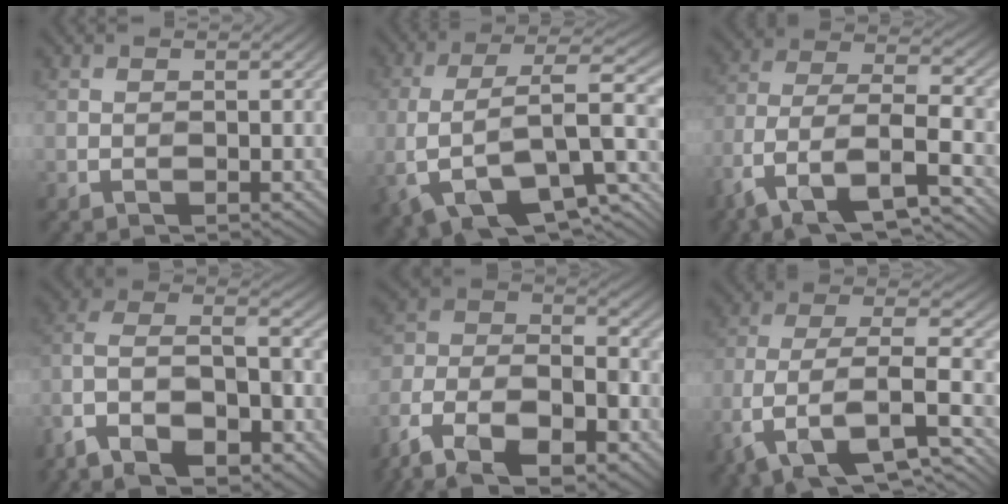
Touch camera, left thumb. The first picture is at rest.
{"total": 13.3, "force": [-2.7, 6.4, 11.3], "torque": [-0.229, -0.010, -0.040]}
{"total": 13.1, "force": [-8.0, 5.7, 8.8], "torque": [-0.195, -0.014, -0.148]}
{"total": 14.3, "force": [-8.6, 7.0, 9.0], "torque": [-0.214, -0.026, -0.143]}
{"total": 16.3, "force": [-10.7, 7.8, 9.6], "torque": [-0.232, -0.026, -0.200]}
{"total": 12.5, "force": [-6.3, 5.7, 9.2], "torque": [-0.196, -0.012, -0.113]}